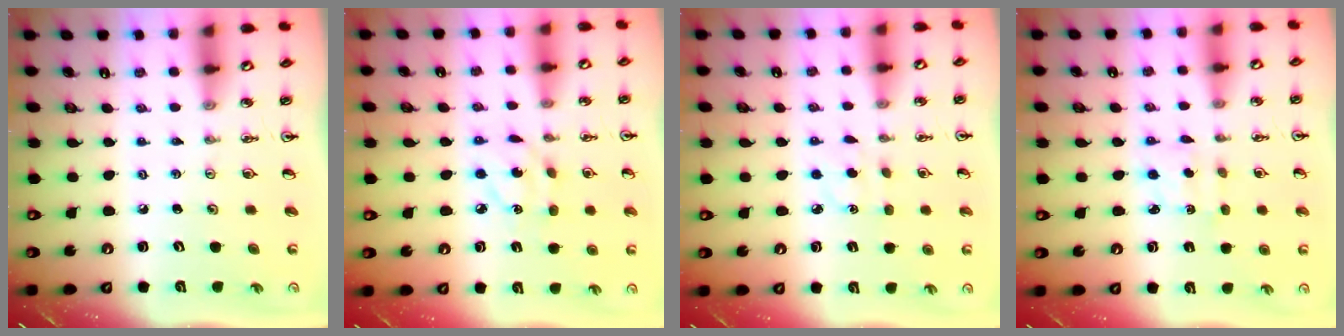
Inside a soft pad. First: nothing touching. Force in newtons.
{"total": 5.3, "press": 5.3, "slide": 0.3}
{"total": 3.9, "press": 3.8, "slide": 0.4}
{"total": 1.8, "press": 1.7, "slide": 0.6}